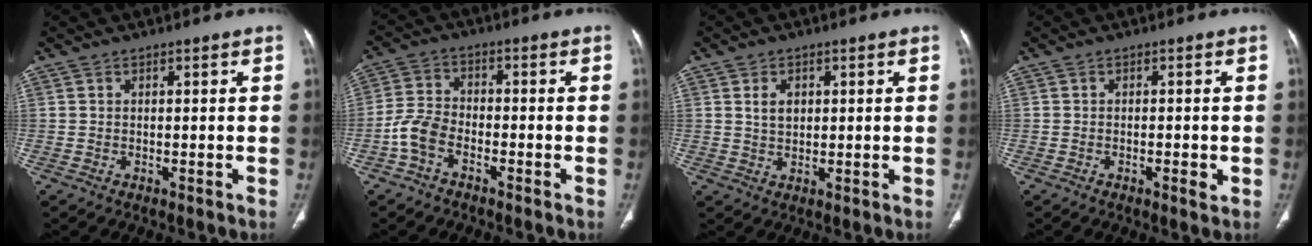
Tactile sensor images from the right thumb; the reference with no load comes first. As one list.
[{"total": 5.9, "force": [-3.0, 3.5, 3.6], "torque": [-0.073, 0.022, -0.068]}, {"total": 3.3, "force": [1.0, 2.3, 2.1], "torque": [-0.024, -0.006, 0.020]}, {"total": 2.0, "force": [-0.6, 0.7, 1.8], "torque": [-0.029, -0.001, -0.009]}]